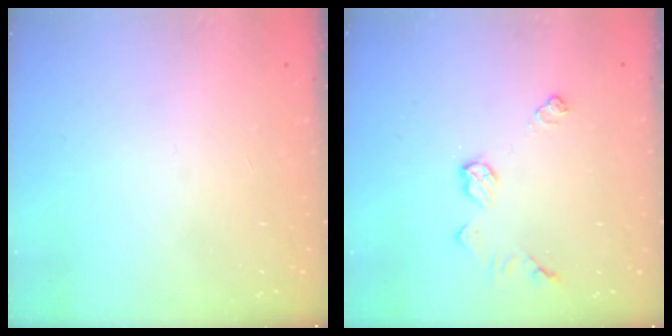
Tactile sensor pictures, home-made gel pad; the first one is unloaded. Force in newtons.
{"total": 7.6, "press": 7.6, "slide": 0.3}